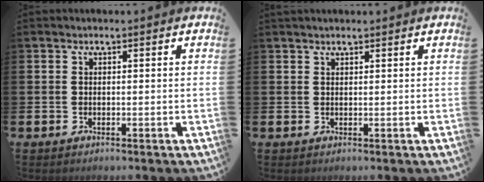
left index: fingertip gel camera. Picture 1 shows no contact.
{"total": 1.0, "force": [1.0, 0.2, 0.2], "torque": [0.009, -0.004, 0.015]}